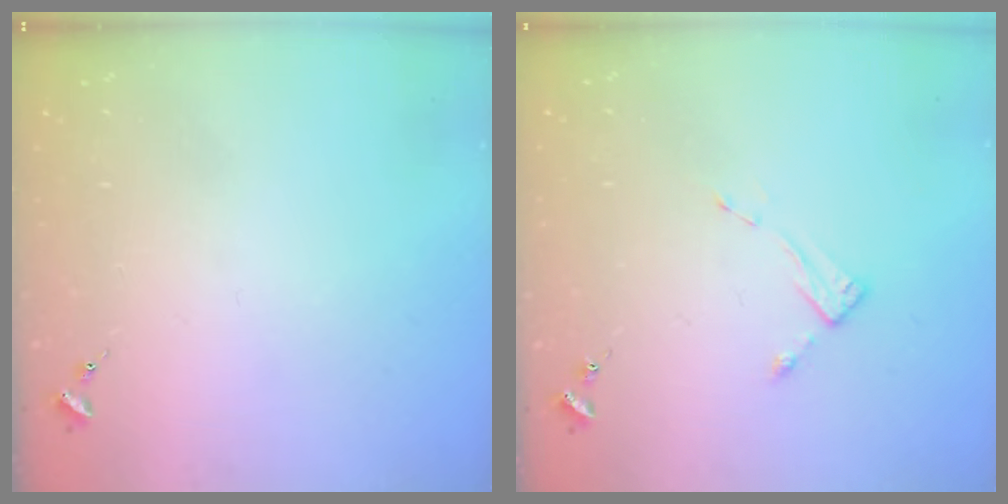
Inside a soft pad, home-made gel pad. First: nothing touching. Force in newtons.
{"total": 2.6, "press": 2.6, "slide": 0.3}